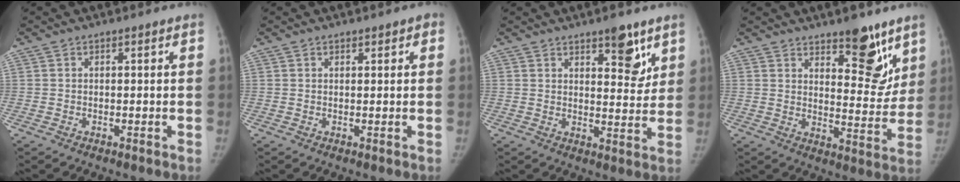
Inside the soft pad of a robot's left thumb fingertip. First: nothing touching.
{"total": 1.4, "force": [0.7, 1.1, 0.6], "torque": [0.009, -0.001, 0.006]}
{"total": 7.9, "force": [4.8, 3.3, 5.3], "torque": [-0.040, -0.031, 0.069]}
{"total": 12.2, "force": [8.0, 5.2, 7.7], "torque": [-0.051, -0.059, 0.120]}